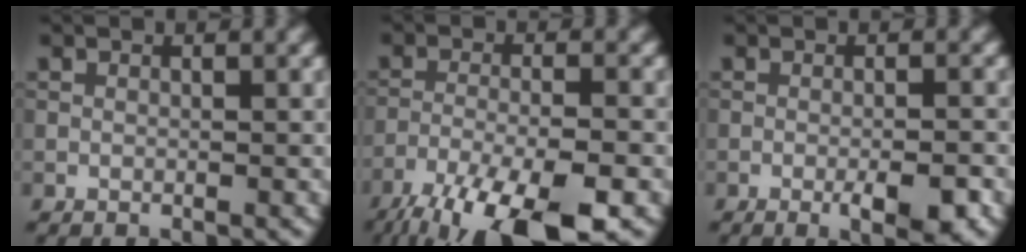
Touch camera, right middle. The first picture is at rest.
{"total": 11.3, "force": [-8.4, 2.9, 7.0], "torque": [-0.128, -0.034, -0.135]}
{"total": 3.4, "force": [-1.5, 0.6, 3.0], "torque": [-0.050, -0.004, -0.022]}